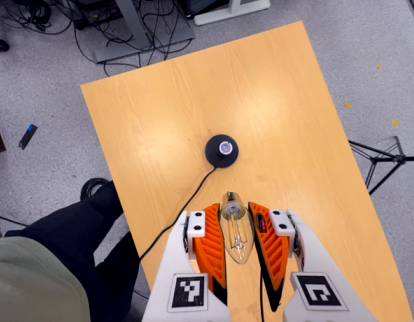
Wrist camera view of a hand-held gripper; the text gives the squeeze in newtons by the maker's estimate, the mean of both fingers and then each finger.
{"total": 22.8, "left": 24.8, "right": 20.7}